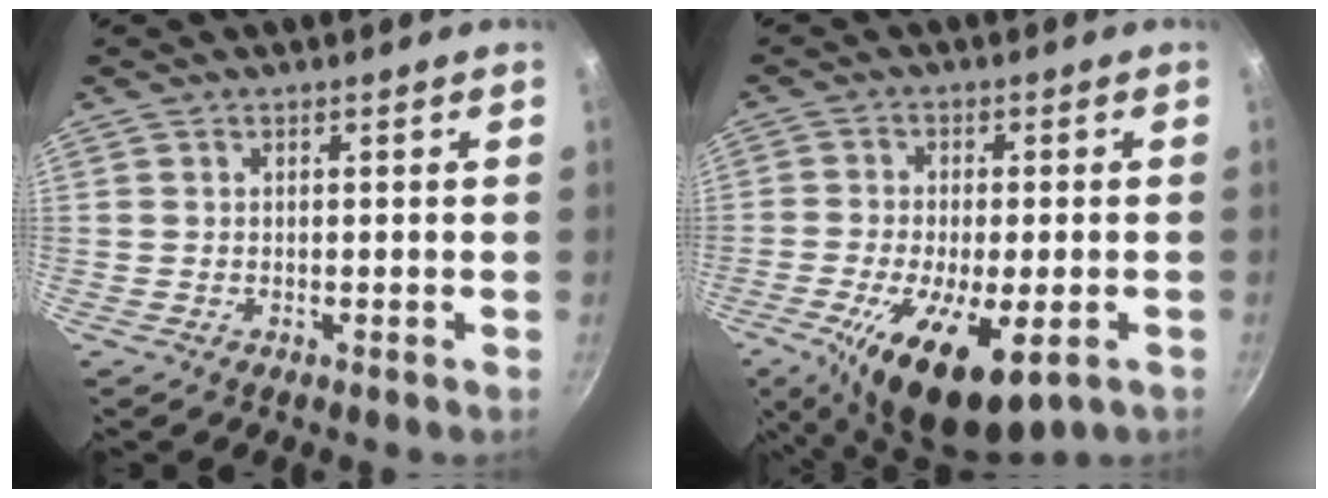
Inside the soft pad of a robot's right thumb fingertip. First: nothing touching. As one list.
[{"total": 15.0, "force": [-6.0, 5.8, 12.5], "torque": [-0.226, -0.010, -0.097]}]